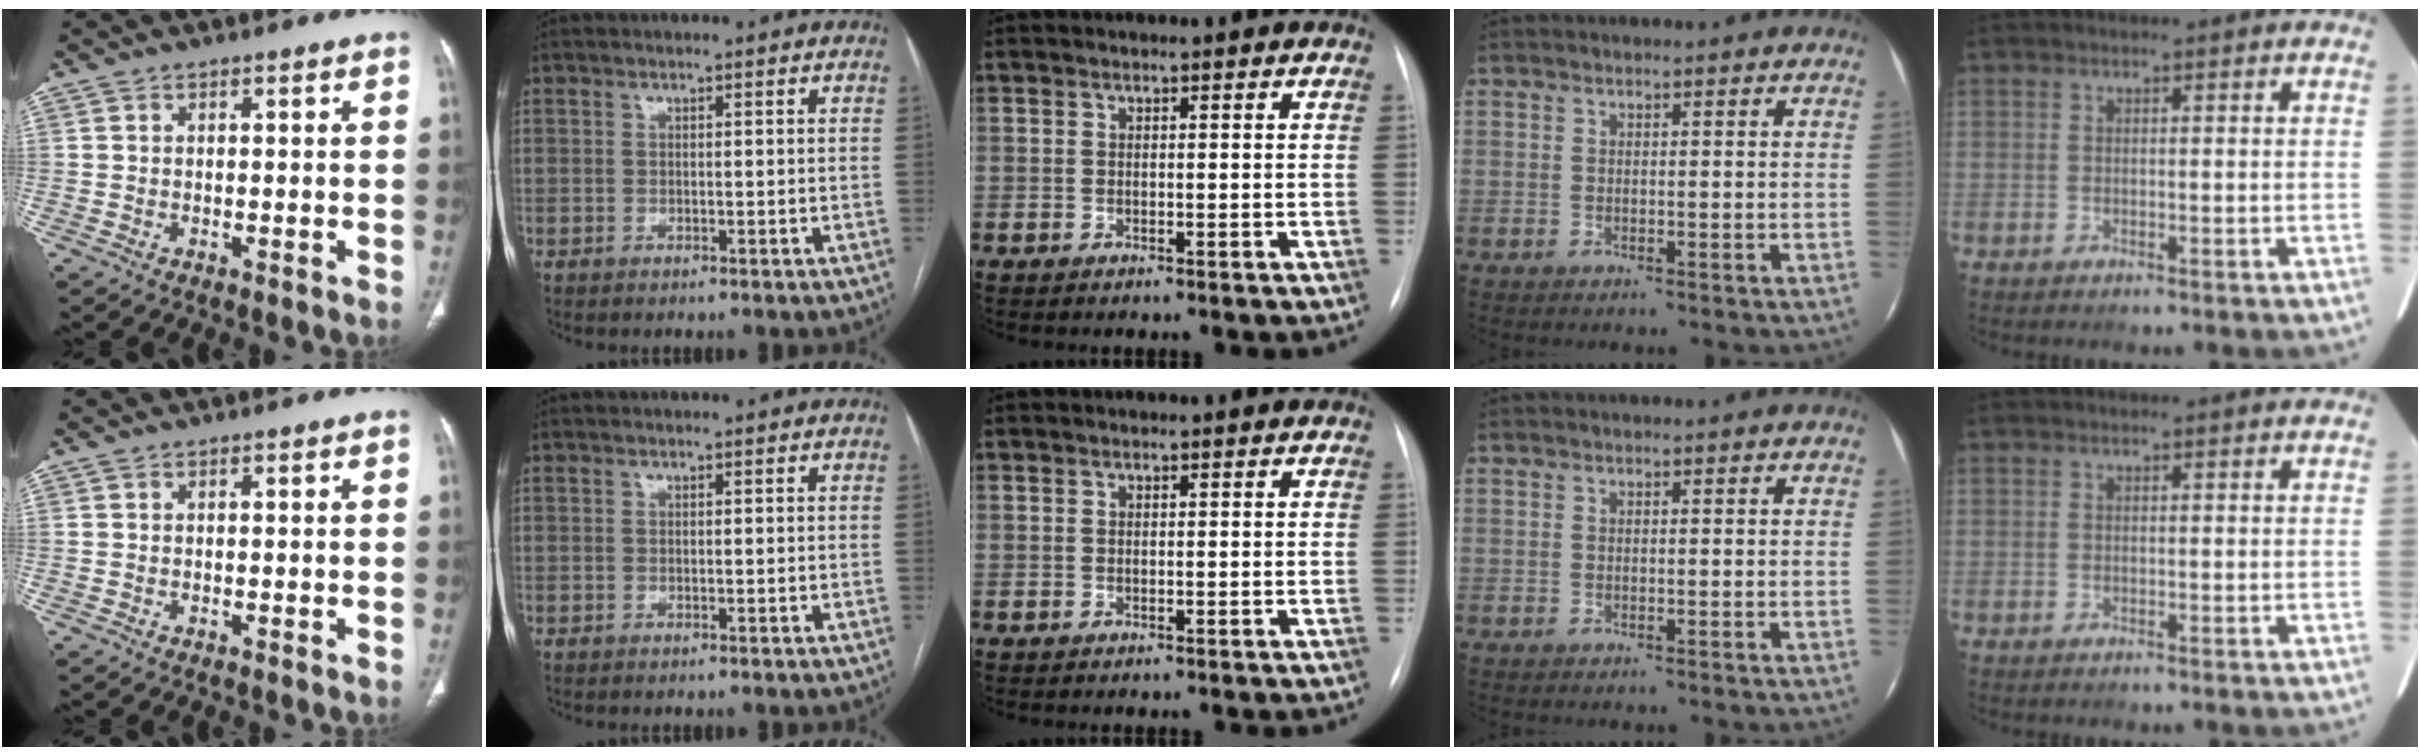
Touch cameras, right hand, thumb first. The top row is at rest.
{}